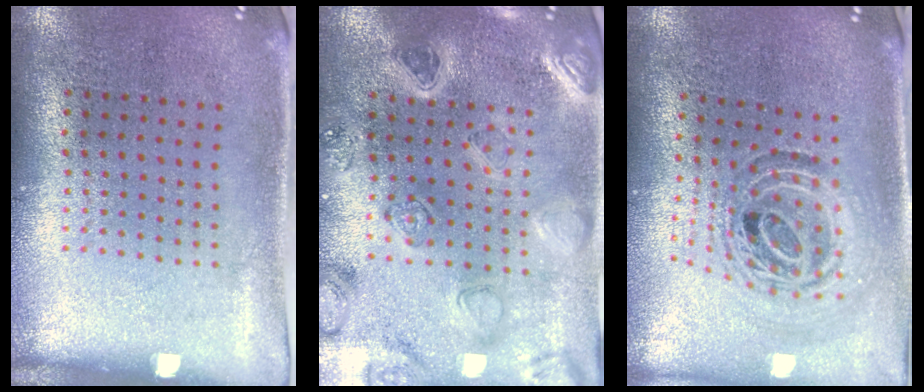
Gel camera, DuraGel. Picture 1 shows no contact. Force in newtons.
{"total": 2.2, "press": 2.2, "slide": 0.3}
{"total": 1.2, "press": 1.1, "slide": 0.5}